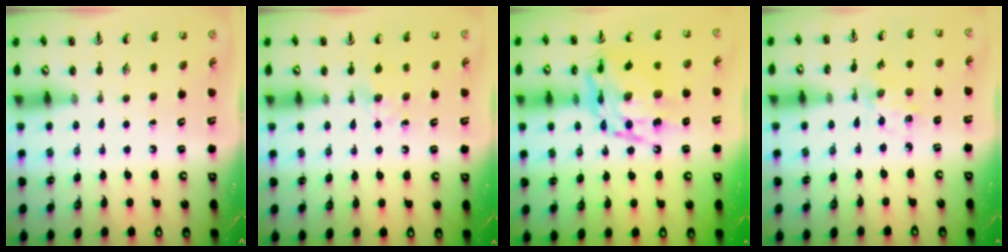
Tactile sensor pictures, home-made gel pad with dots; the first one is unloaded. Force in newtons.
{"total": 6.1, "press": 6.0, "slide": 0.8}
{"total": 17.5, "press": 17.5, "slide": 1.4}
{"total": 1.6, "press": 1.6, "slide": 0.2}